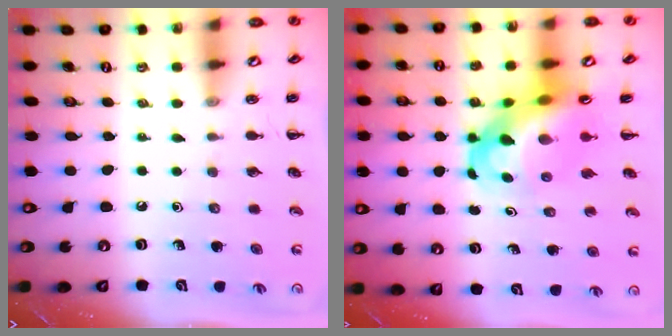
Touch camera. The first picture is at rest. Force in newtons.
{"total": 10.5, "press": 10.0, "slide": 3.0}